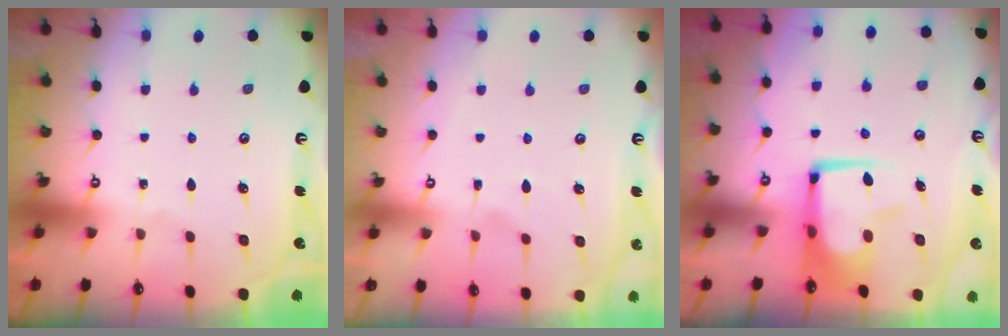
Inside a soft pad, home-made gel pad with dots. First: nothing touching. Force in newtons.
{"total": 2.7, "press": 2.5, "slide": 1.0}
{"total": 7.4, "press": 7.3, "slide": 1.1}